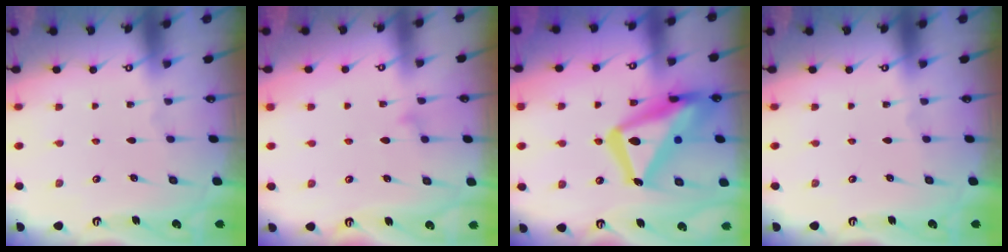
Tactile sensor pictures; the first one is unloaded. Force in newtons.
{"total": 6.6, "press": 6.6, "slide": 0.4}
{"total": 21.9, "press": 21.8, "slide": 2.1}
{"total": 0.0}